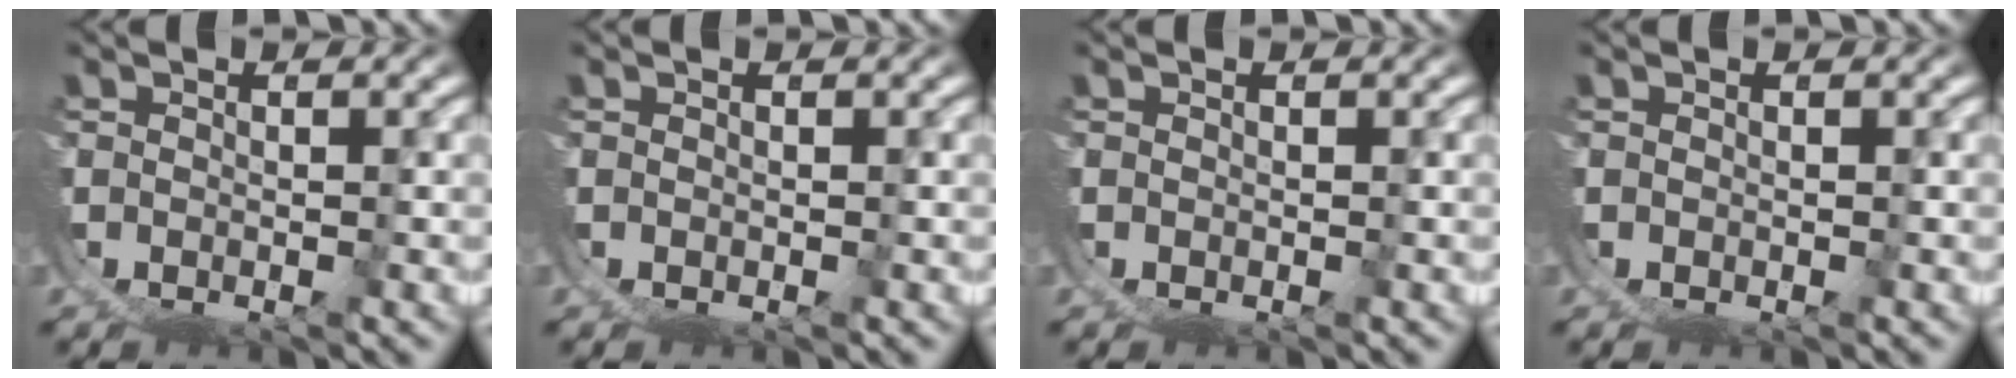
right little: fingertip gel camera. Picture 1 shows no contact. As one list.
[{"total": 0.0}, {"total": 0.0}, {"total": 0.0}]